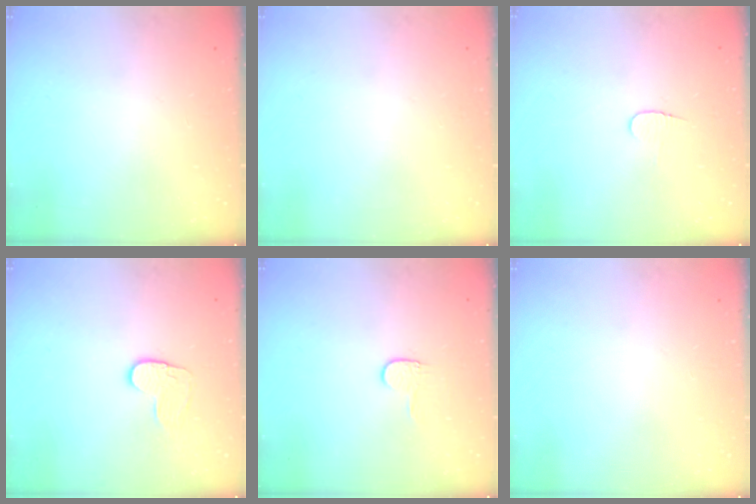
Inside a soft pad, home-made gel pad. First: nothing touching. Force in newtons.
{"total": 0.0}
{"total": 4.0, "press": 4.0, "slide": 0.4}
{"total": 4.9, "press": 4.8, "slide": 0.5}
{"total": 3.6, "press": 3.6, "slide": 0.3}
{"total": 0.0}